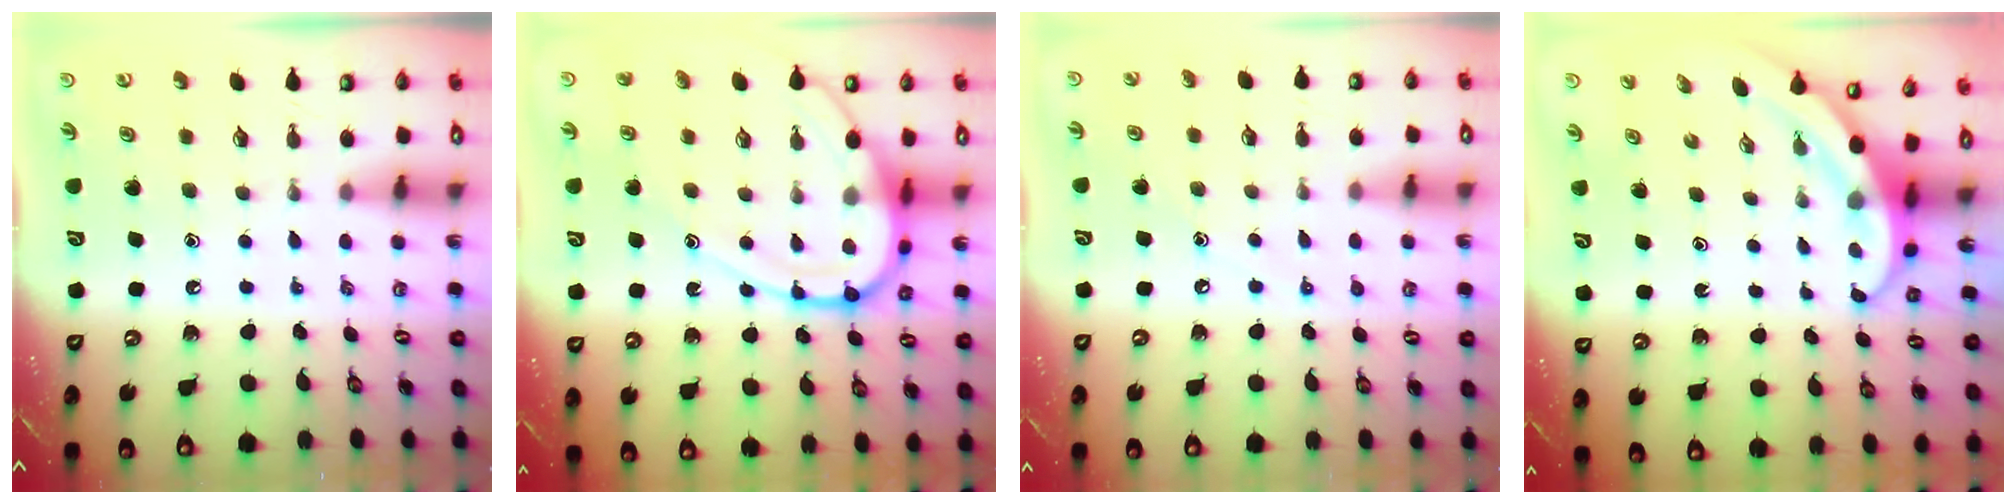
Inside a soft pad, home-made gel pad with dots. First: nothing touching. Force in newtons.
{"total": 14.2, "press": 14.1, "slide": 1.5}
{"total": 3.8, "press": 3.8, "slide": 0.5}
{"total": 3.9, "press": 3.9, "slide": 0.3}